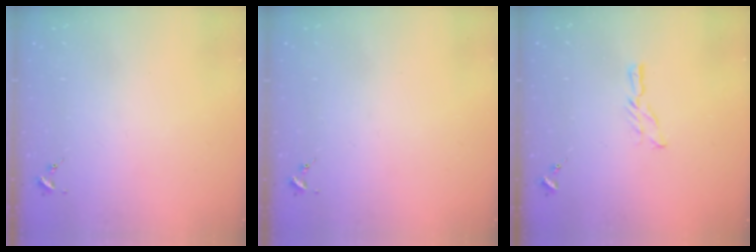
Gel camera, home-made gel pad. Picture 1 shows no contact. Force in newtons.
{"total": 0.0}
{"total": 6.2, "press": 6.2, "slide": 0.5}